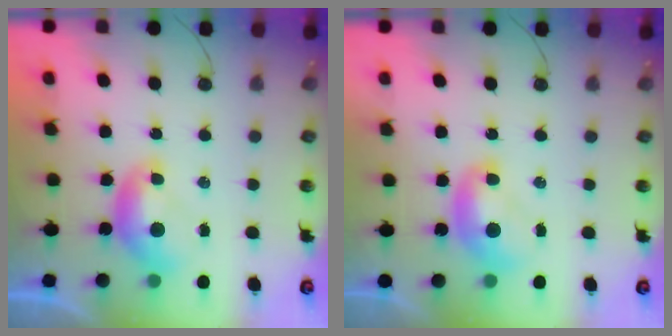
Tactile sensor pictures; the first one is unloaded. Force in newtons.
{"total": 1.6, "press": 1.6, "slide": 0.3}